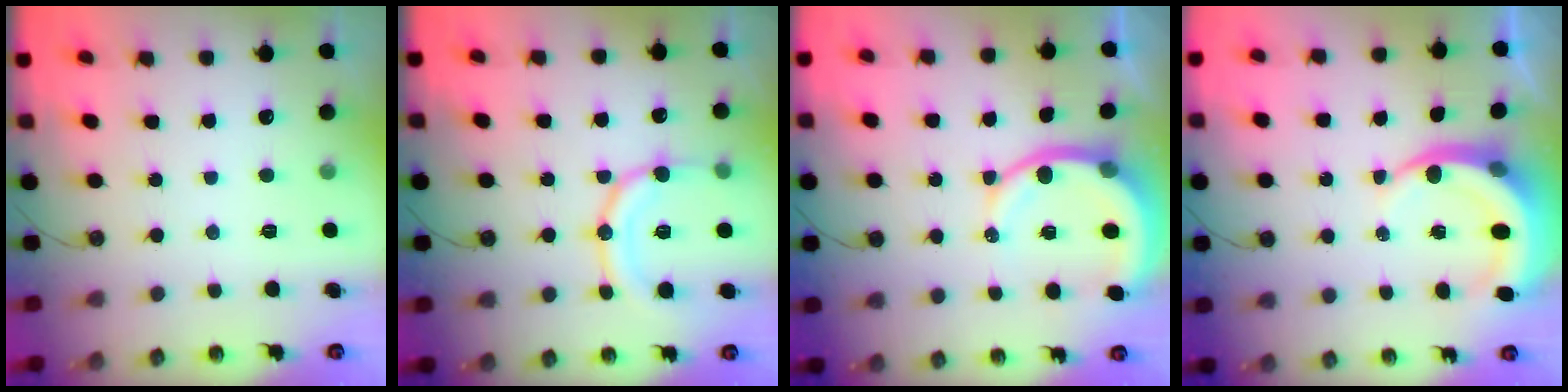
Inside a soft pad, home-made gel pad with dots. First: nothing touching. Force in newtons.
{"total": 16.7, "press": 16.4, "slide": 2.8}
{"total": 10.1, "press": 10.0, "slide": 1.3}
{"total": 8.0, "press": 7.9, "slide": 1.0}